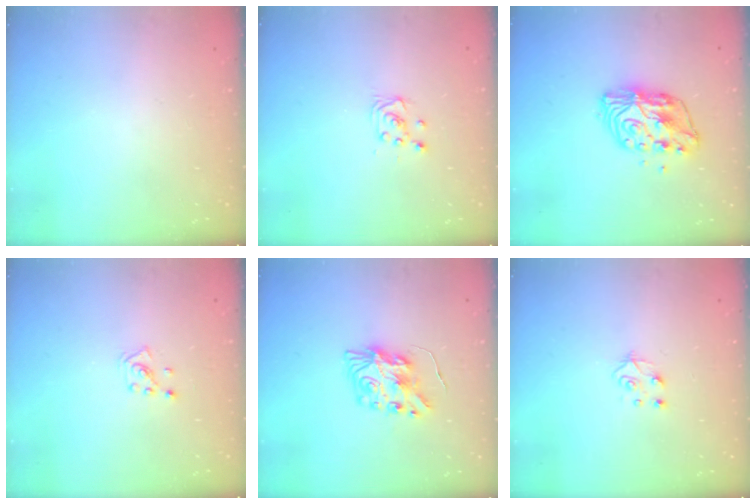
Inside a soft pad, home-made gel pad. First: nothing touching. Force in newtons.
{"total": 3.4, "press": 3.4, "slide": 0.4}
{"total": 9.8, "press": 9.8, "slide": 0.7}
{"total": 2.6, "press": 2.6, "slide": 0.5}
{"total": 8.7, "press": 8.7, "slide": 0.3}
{"total": 5.6, "press": 5.6, "slide": 0.5}